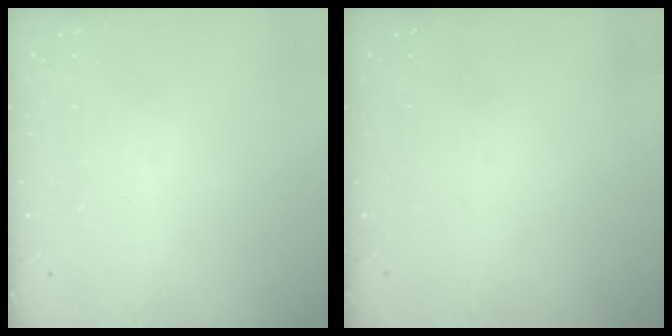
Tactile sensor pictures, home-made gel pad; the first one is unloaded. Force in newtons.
{"total": 0.0}